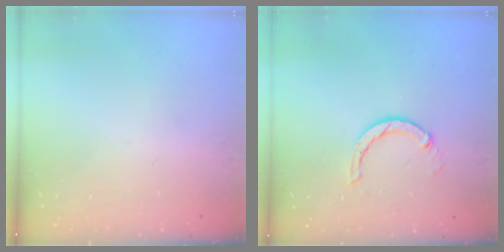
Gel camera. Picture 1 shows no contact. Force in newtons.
{"total": 4.4, "press": 4.3, "slide": 0.5}